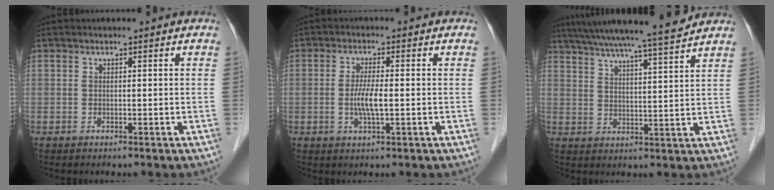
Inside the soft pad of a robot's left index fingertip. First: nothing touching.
{"total": 4.1, "force": [-0.6, 0.5, 4.0], "torque": [-0.082, -0.005, -0.012]}
{"total": 16.0, "force": [14.3, -0.7, 7.0], "torque": [-0.124, 0.005, 0.208]}